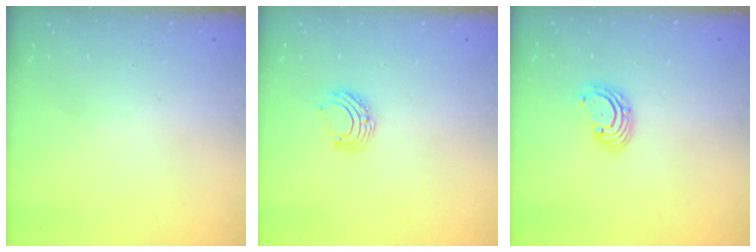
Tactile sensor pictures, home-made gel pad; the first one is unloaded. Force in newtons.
{"total": 7.3, "press": 7.3, "slide": 0.9}
{"total": 2.8, "press": 2.8, "slide": 0.2}